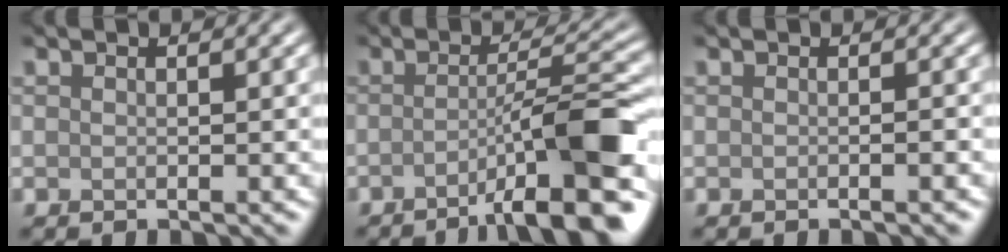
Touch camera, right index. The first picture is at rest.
{"total": 9.2, "force": [-4.3, 1.4, 8.0], "torque": [-0.096, 0.018, -0.073]}
{"total": 0.8, "force": [-0.3, 0.1, 0.8], "torque": [-0.007, 0.000, -0.007]}